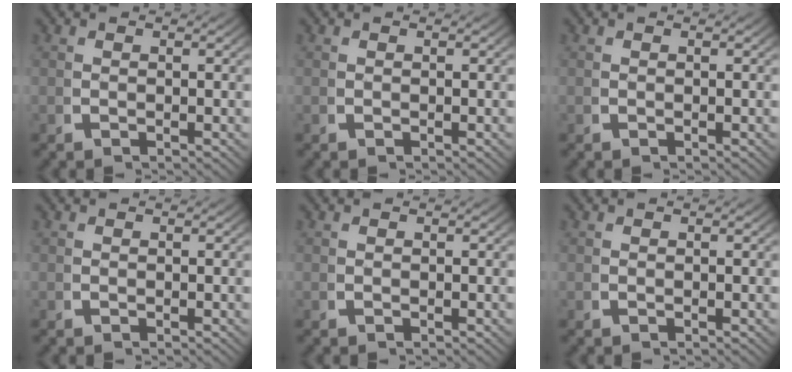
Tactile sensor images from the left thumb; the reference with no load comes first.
{"total": 0.0}
{"total": 0.0}
{"total": 0.0}
{"total": 0.0}
{"total": 0.0}